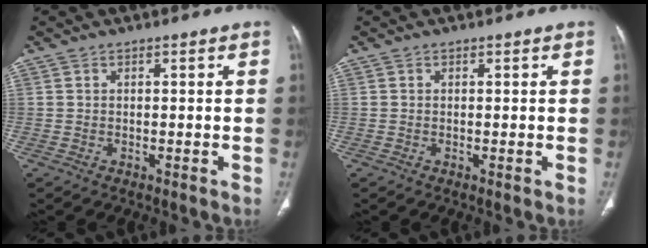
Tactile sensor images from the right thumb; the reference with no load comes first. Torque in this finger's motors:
{"motor_torque": [1.18, 0.94, -0.06, -0.29, -0.01]}